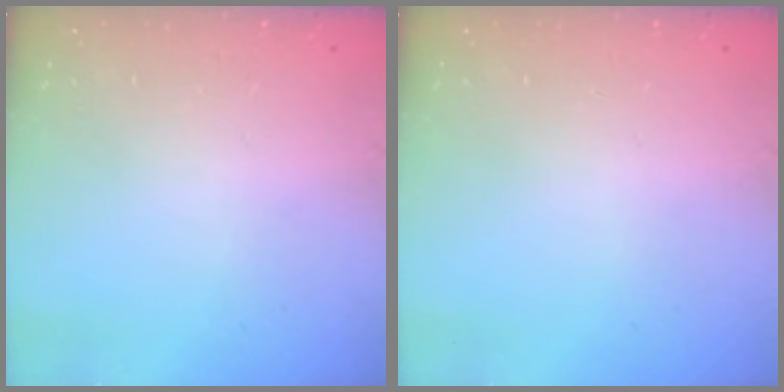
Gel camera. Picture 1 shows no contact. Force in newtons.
{"total": 0.0}